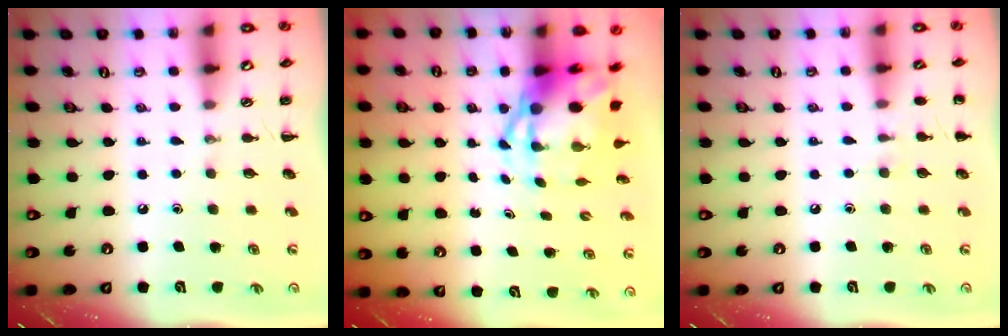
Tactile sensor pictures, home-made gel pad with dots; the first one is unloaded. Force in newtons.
{"total": 6.2, "press": 6.0, "slide": 1.6}
{"total": 5.8, "press": 5.6, "slide": 1.6}